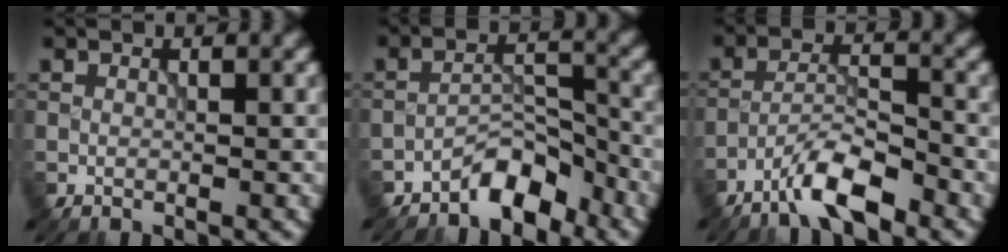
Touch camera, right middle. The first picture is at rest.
{"total": 3.9, "force": [-3.2, 1.3, 1.7], "torque": [-0.020, 0.016, -0.060]}
{"total": 4.6, "force": [-3.5, 0.7, 2.9], "torque": [-0.053, 0.006, -0.076]}